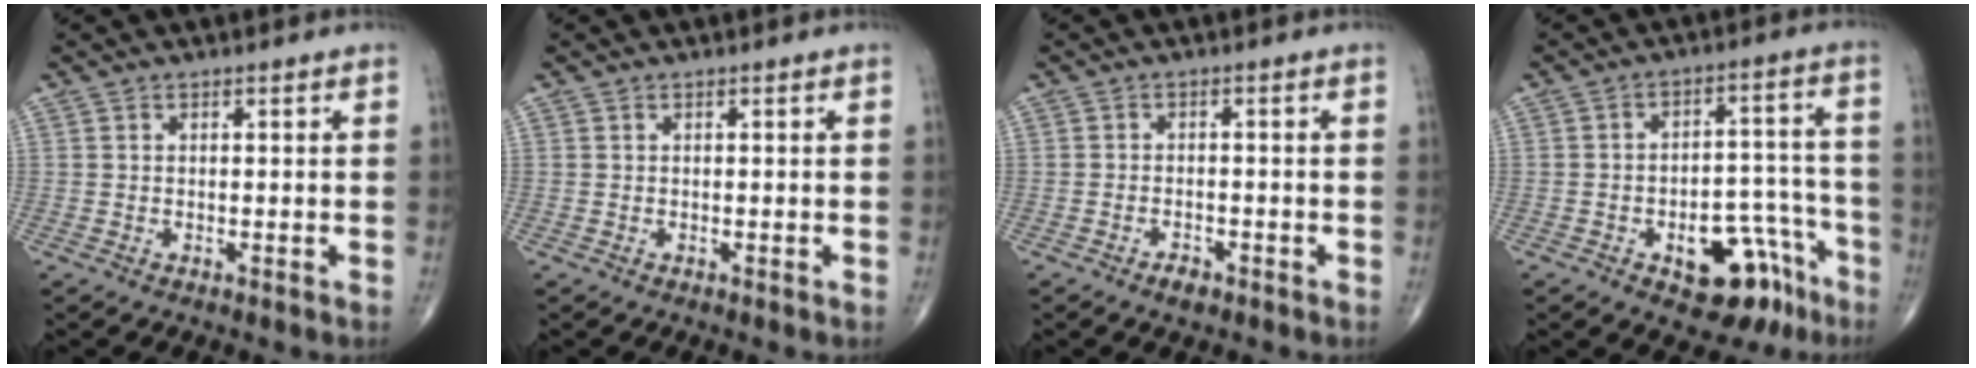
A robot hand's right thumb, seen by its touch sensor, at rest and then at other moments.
{"total": 0.0}
{"total": 2.2, "force": [-1.5, 1.1, 1.1], "torque": [-0.016, 0.008, -0.024]}
{"total": 13.6, "force": [-7.4, 7.3, 8.8], "torque": [-0.070, 0.071, -0.094]}